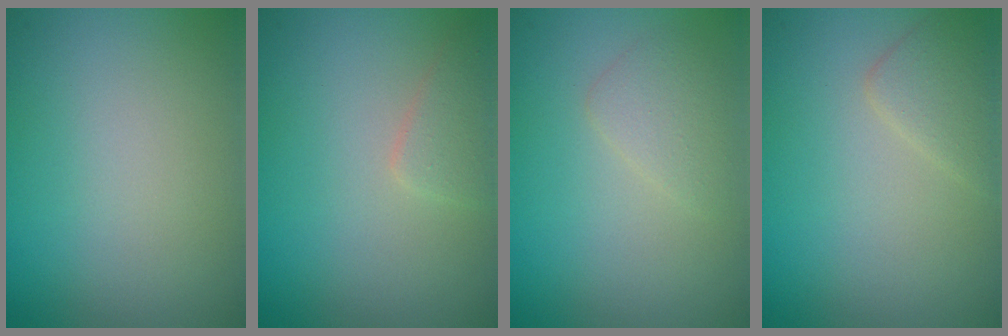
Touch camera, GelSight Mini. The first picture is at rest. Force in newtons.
{"total": 1.6, "press": 1.6, "slide": 0.0}
{"total": 1.7, "press": 1.7, "slide": 0.1}
{"total": 1.8, "press": 1.8, "slide": 0.0}